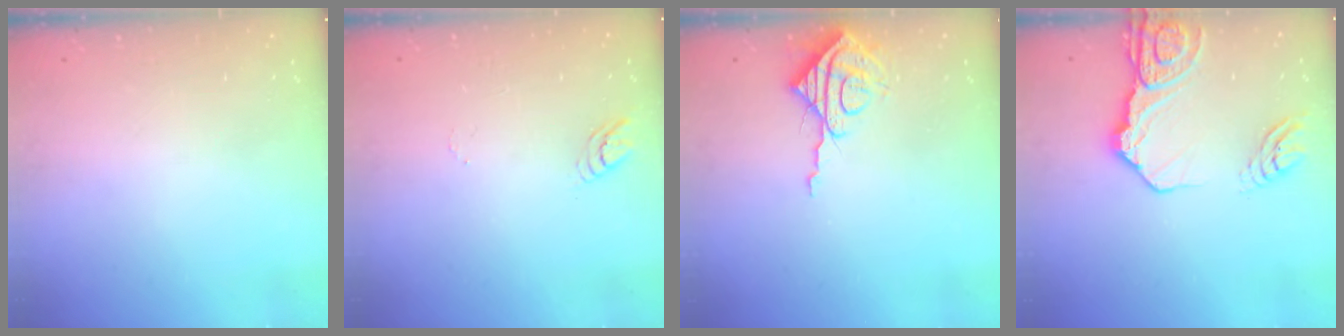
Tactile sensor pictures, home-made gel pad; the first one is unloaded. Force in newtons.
{"total": 3.9, "press": 3.9, "slide": 0.3}
{"total": 8.6, "press": 8.6, "slide": 0.7}
{"total": 14.8, "press": 14.7, "slide": 1.7}